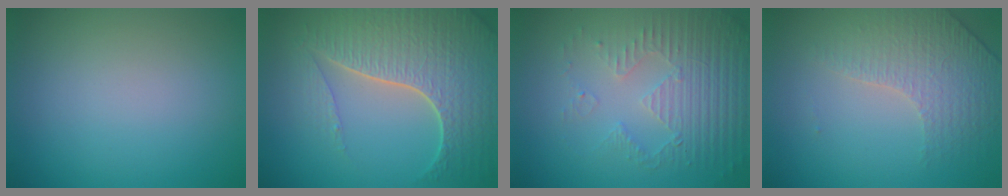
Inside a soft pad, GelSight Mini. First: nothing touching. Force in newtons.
{"total": 7.7, "press": 5.6, "slide": 5.2}
{"total": 5.4, "press": 3.6, "slide": 4.0}
{"total": 4.4, "press": 3.1, "slide": 3.2}